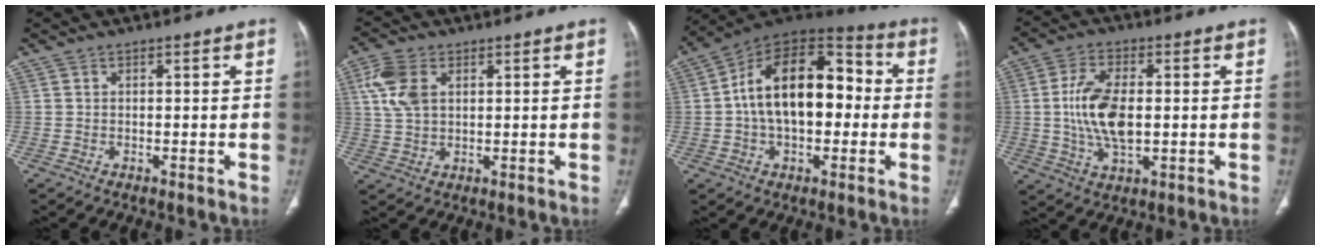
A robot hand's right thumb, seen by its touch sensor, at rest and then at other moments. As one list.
[{"total": 7.6, "force": [2.5, 4.7, 5.4], "torque": [-0.120, 0.005, 0.052]}, {"total": 20.5, "force": [0.4, 12.2, 16.5], "torque": [-0.249, 0.044, -0.001]}, {"total": 11.5, "force": [0.1, 5.9, 9.9], "torque": [-0.194, 0.000, 0.004]}]